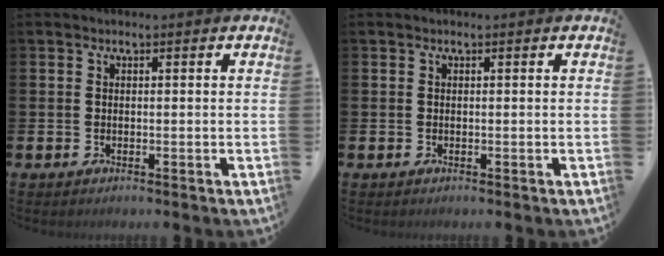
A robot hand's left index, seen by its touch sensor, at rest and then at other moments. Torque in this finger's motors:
{"motor_torque": [0.02, 0.00, 0.00, 0.00]}